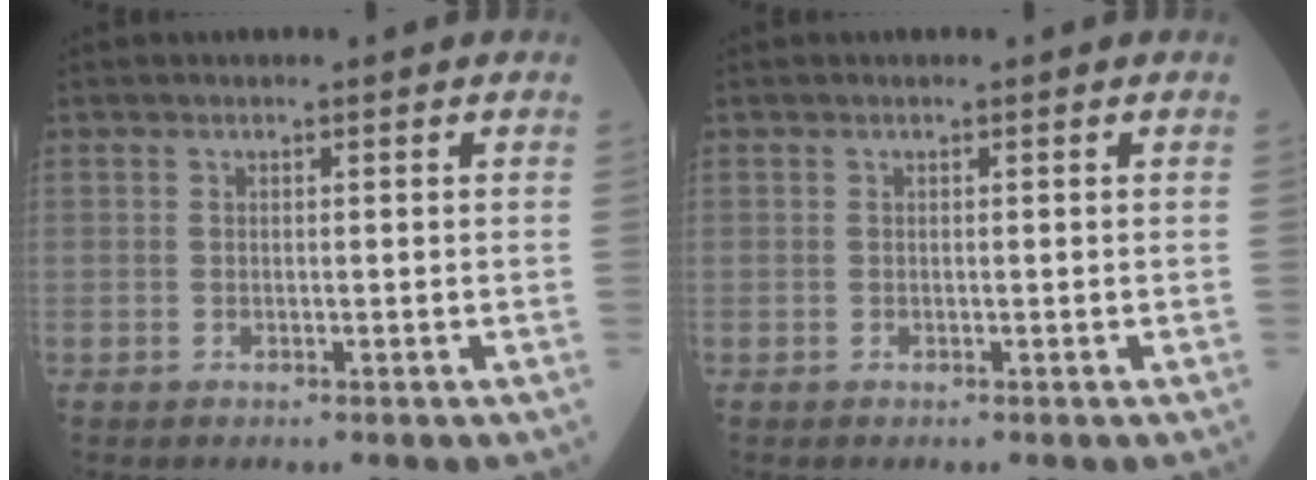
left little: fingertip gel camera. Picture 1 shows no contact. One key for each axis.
{"total": 0.0}